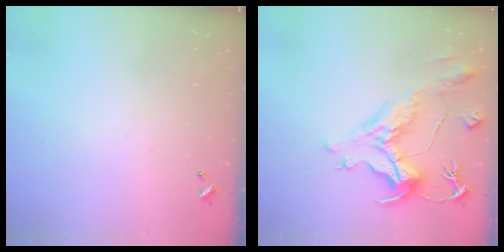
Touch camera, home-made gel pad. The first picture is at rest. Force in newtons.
{"total": 1.9, "press": 0.8, "slide": 1.8}